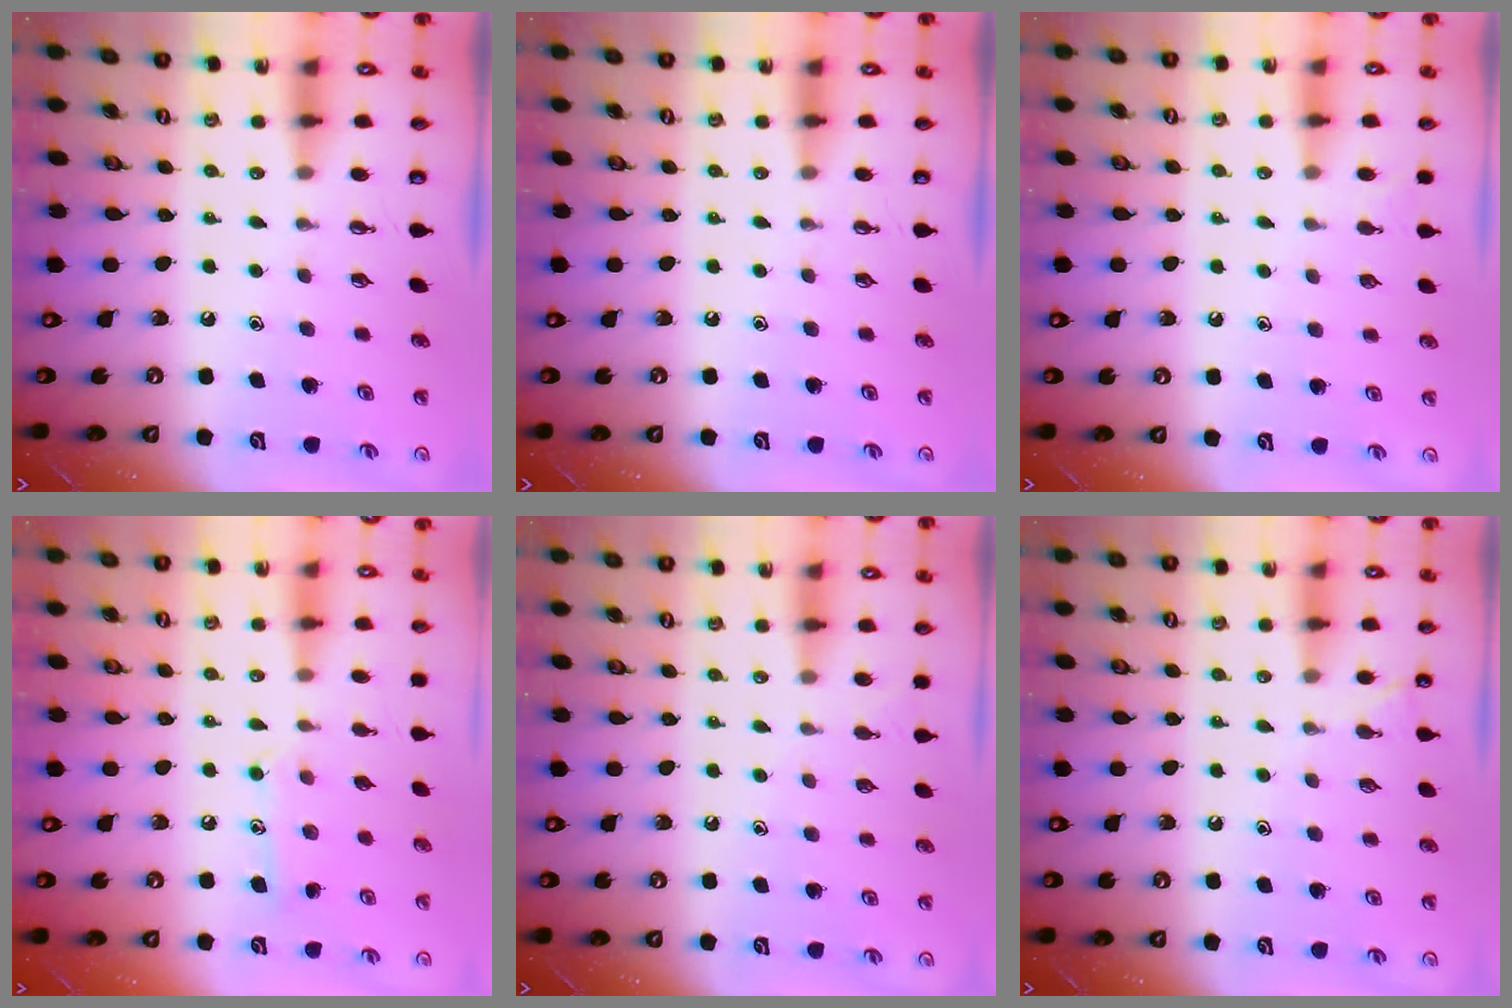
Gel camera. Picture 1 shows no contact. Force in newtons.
{"total": 0.0}
{"total": 2.6, "press": 2.6, "slide": 0.3}
{"total": 9.4, "press": 9.4, "slide": 0.7}
{"total": 2.9, "press": 2.9, "slide": 0.4}
{"total": 3.0, "press": 3.0, "slide": 0.3}